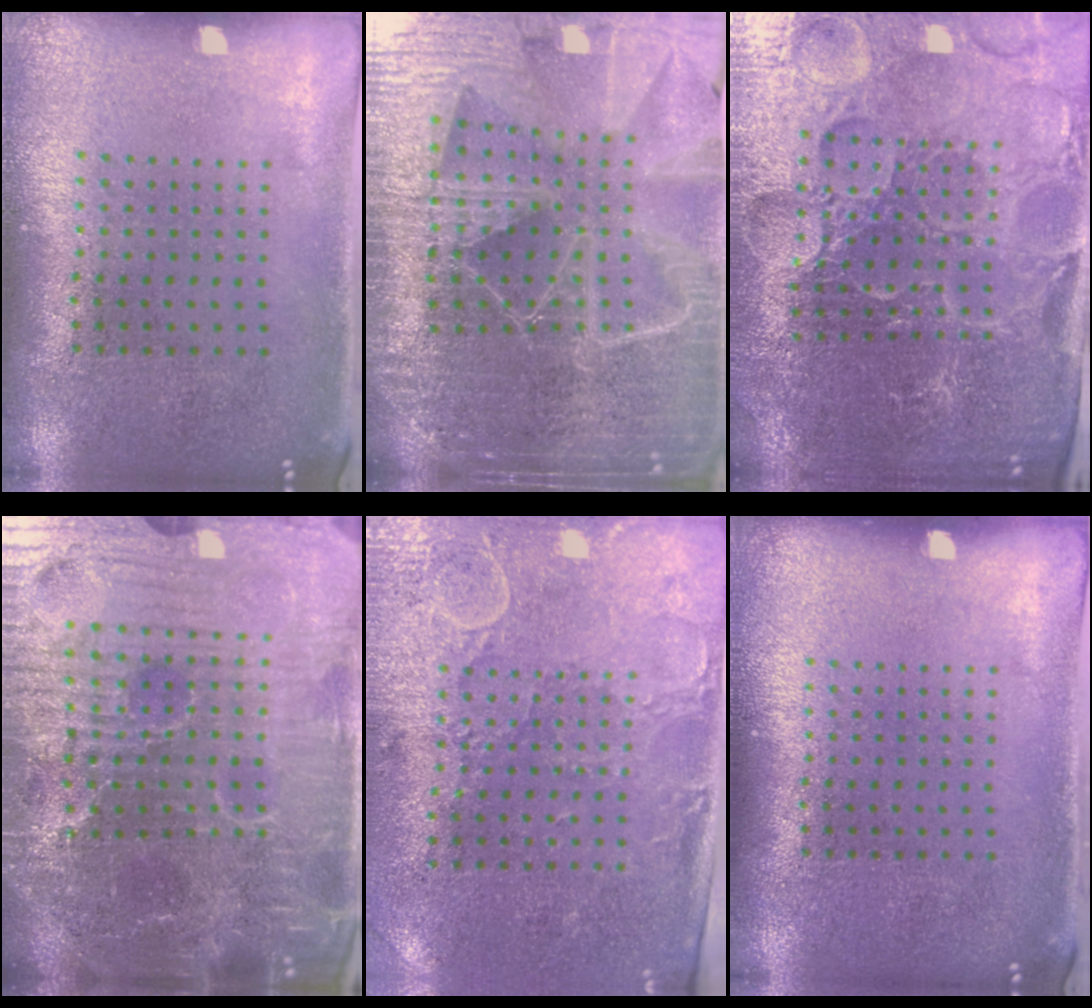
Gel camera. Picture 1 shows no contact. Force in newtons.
{"total": 6.4, "press": 5.6, "slide": 3.3}
{"total": 4.4, "press": 4.3, "slide": 1.1}
{"total": 7.2, "press": 6.4, "slide": 3.2}
{"total": 2.9, "press": 2.4, "slide": 1.7}
{"total": 0.0}